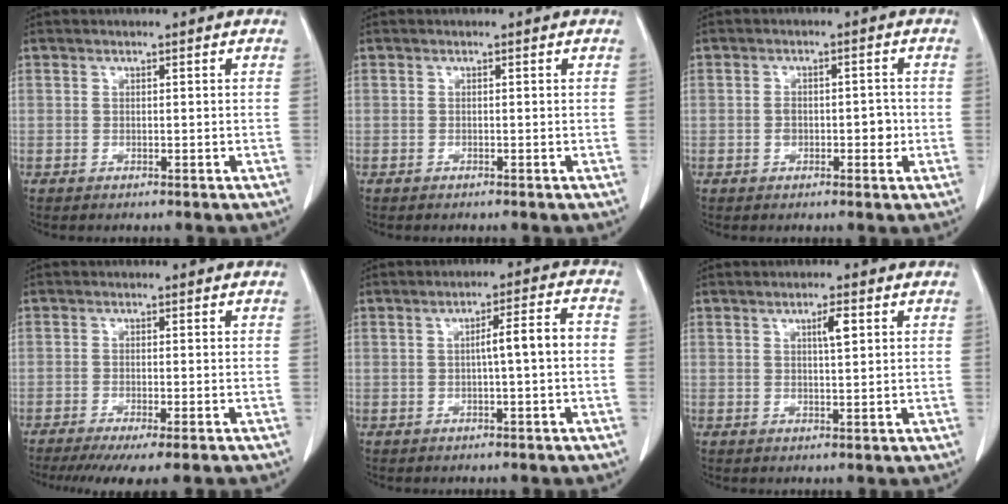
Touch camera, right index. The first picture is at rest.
{"total": 0.0}
{"total": 3.7, "force": [-0.7, 2.1, 2.9], "torque": [-0.042, 0.009, -0.007]}
{"total": 9.2, "force": [-7.4, 0.6, 5.5], "torque": [-0.062, -0.017, -0.111]}
{"total": 4.8, "force": [-0.6, 0.2, 4.8], "torque": [-0.072, 0.017, -0.008]}
{"total": 2.6, "force": [1.0, 0.3, 2.4], "torque": [-0.042, -0.001, 0.015]}